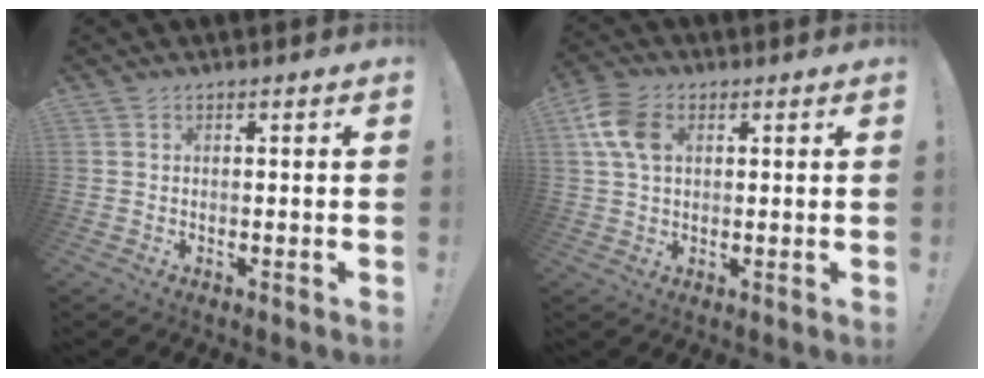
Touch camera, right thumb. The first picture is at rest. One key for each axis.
{"total": 9.3, "fx": 2.6, "fy": 6.4, "fz": 6.3, "tx": -0.124, "ty": 0.003, "tz": 0.048}